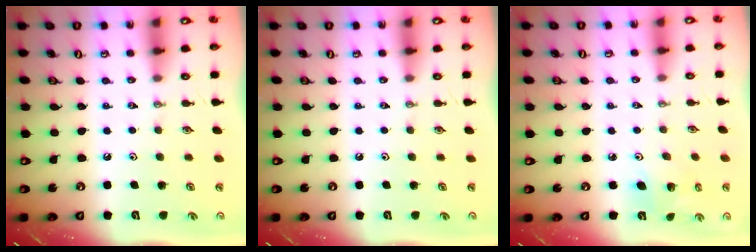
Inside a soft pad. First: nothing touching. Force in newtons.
{"total": 0.0}
{"total": 4.1, "press": 4.1, "slide": 0.2}